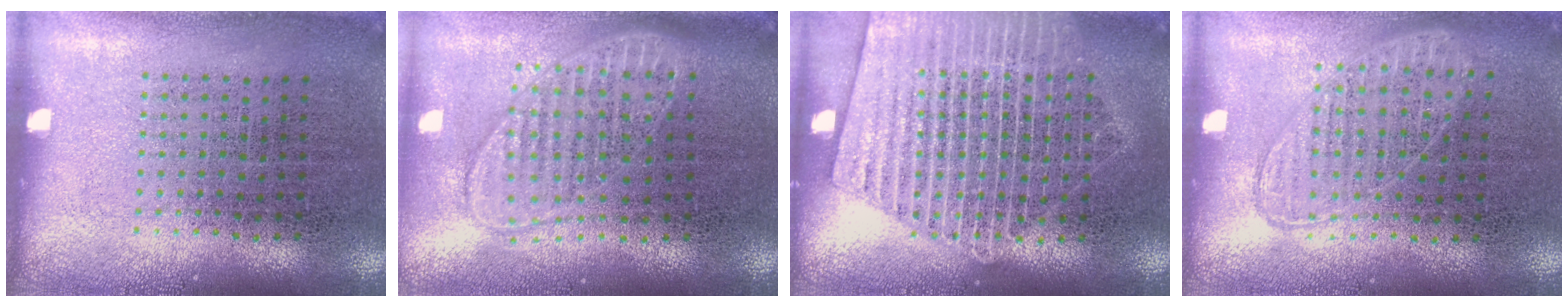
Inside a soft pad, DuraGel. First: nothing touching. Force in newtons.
{"total": 1.8, "press": 1.5, "slide": 1.0}
{"total": 2.1, "press": 2.1, "slide": 0.2}
{"total": 0.8, "press": 0.8, "slide": 0.2}